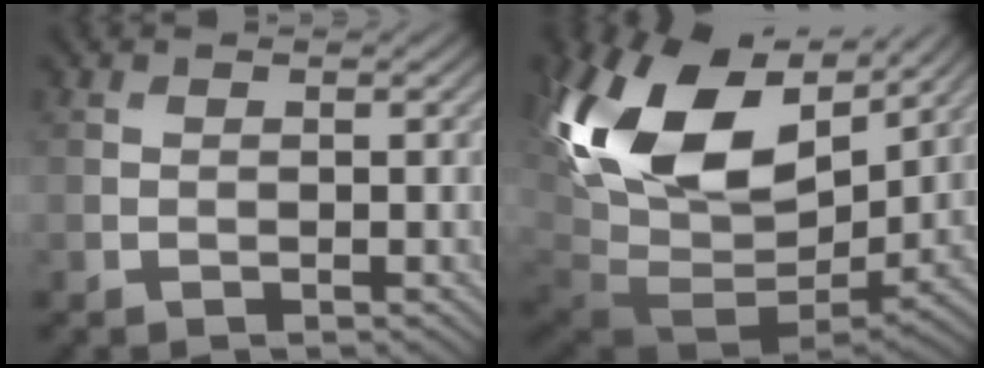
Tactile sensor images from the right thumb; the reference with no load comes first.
{"total": 21.0, "force": [7.4, 13.4, 14.4], "torque": [-0.305, 0.026, 0.142]}